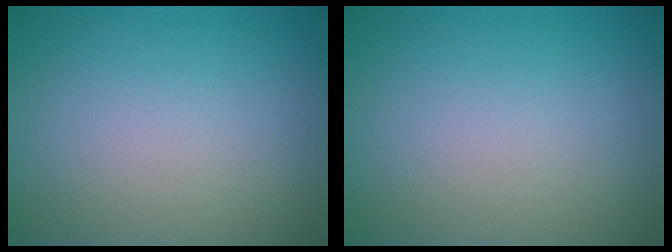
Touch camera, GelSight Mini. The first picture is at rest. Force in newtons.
{"total": 0.0}